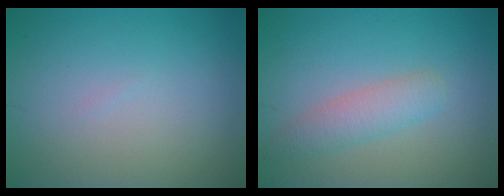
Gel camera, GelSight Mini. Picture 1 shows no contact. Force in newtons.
{"total": 2.7, "press": 2.7, "slide": 0.1}